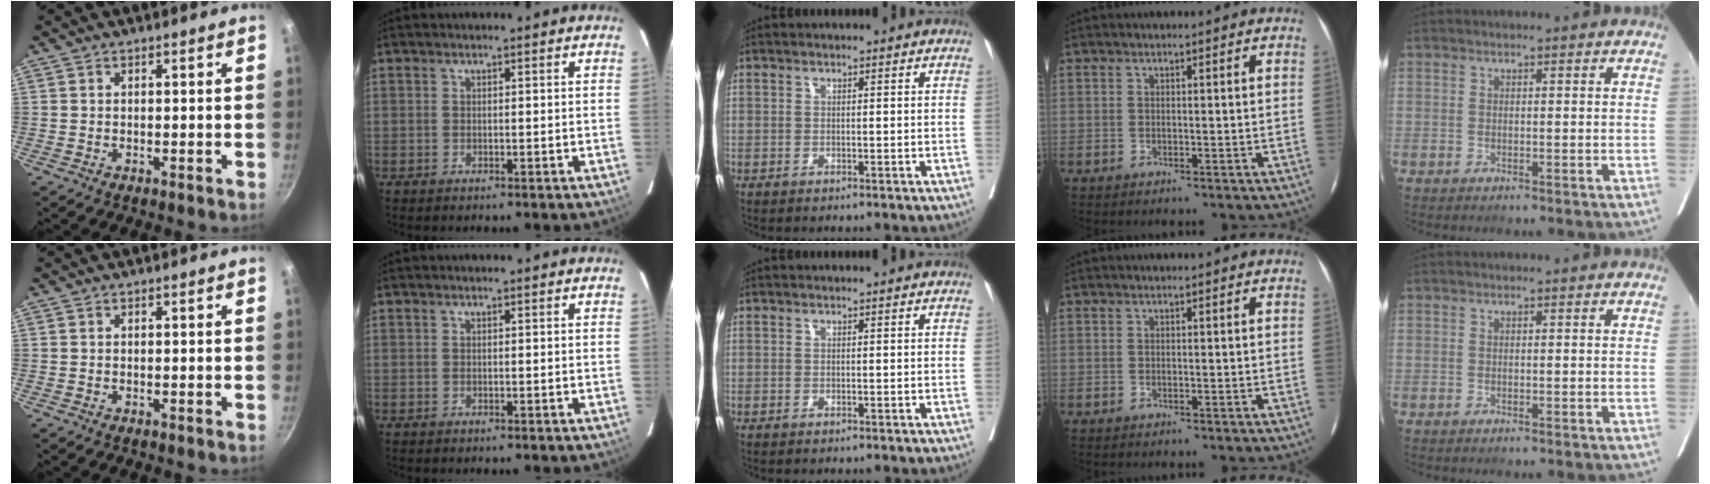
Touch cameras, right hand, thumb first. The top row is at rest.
{}